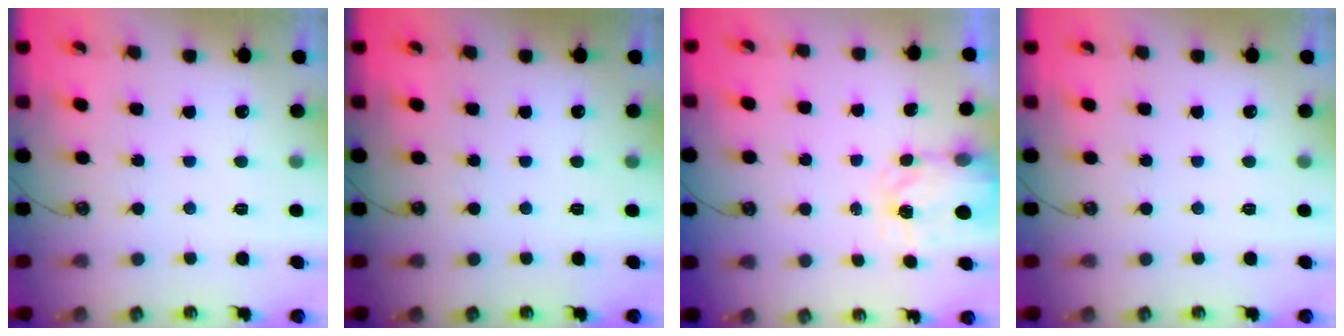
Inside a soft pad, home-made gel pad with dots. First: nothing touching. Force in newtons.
{"total": 0.0}
{"total": 3.6, "press": 3.6, "slide": 0.6}
{"total": 0.0}